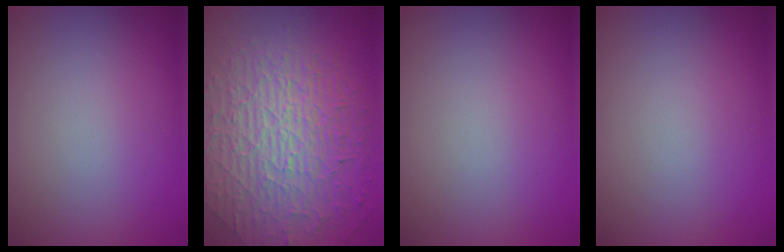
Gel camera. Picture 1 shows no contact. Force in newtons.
{"total": 9.7, "press": 6.3, "slide": 7.4}
{"total": 0.0}
{"total": 0.0}